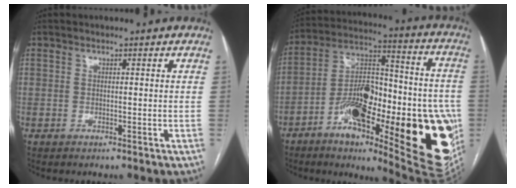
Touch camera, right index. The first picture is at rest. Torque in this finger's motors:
{"motor_torque": [2.14, 0.00, 1.05, 0.21]}